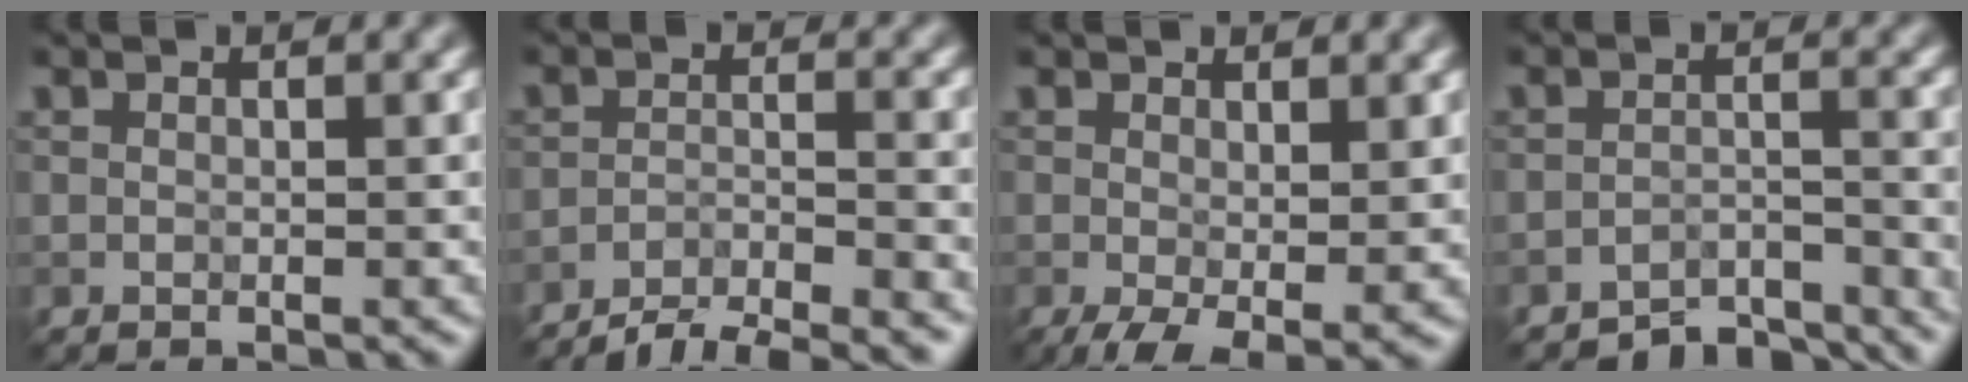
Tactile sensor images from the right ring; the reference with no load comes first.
{"total": 5.1, "force": [-4.6, 0.7, 2.0], "torque": [-0.033, -0.001, -0.084]}
{"total": 3.5, "force": [-0.8, 1.3, 3.1], "torque": [-0.061, -0.014, -0.011]}
{"total": 4.5, "force": [-4.3, 0.9, 0.9], "torque": [-0.010, 0.000, -0.070]}